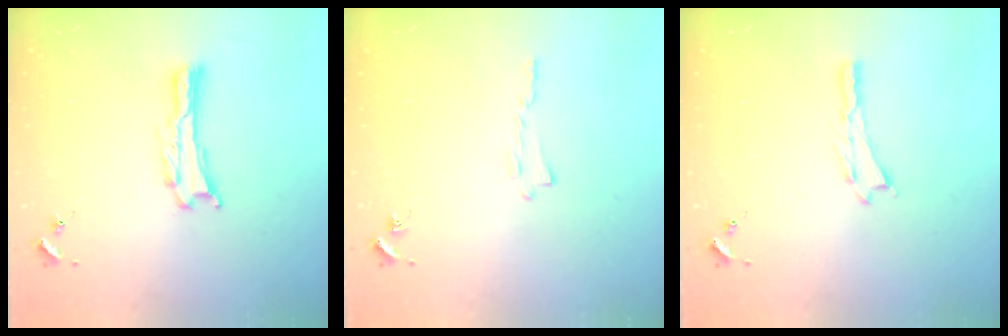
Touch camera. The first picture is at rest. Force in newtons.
{"total": 0.0}
{"total": 0.0}